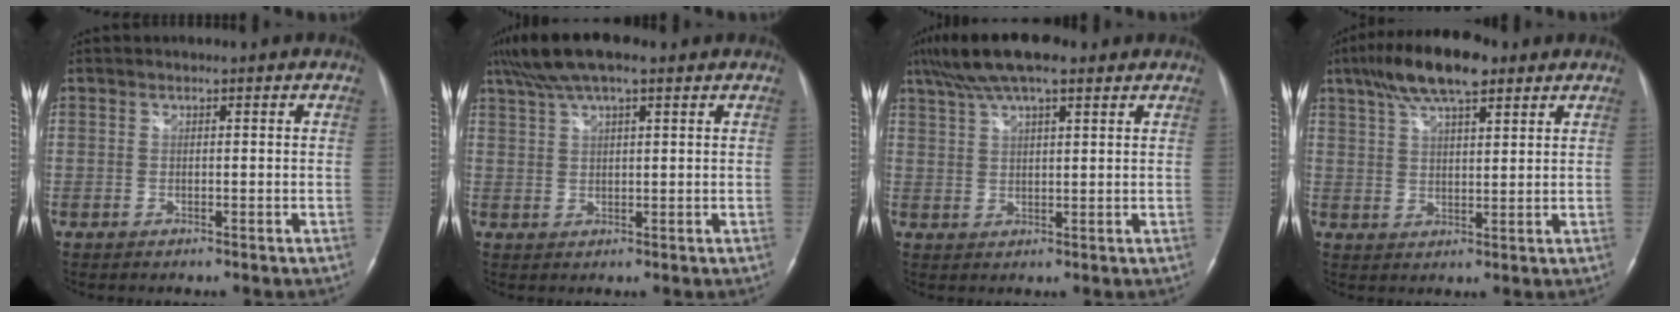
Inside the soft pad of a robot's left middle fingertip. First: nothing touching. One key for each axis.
{"total": 9.7, "fx": 6.9, "fy": 2.2, "fz": 6.4, "tx": -0.119, "ty": 0.042, "tz": 0.120}
{"total": 11.4, "fx": 8.2, "fy": 2.6, "fz": 7.5, "tx": -0.138, "ty": 0.040, "tz": 0.141}
{"total": 11.4, "fx": 7.5, "fy": 3.1, "fz": 8.0, "tx": -0.148, "ty": 0.024, "tz": 0.130}